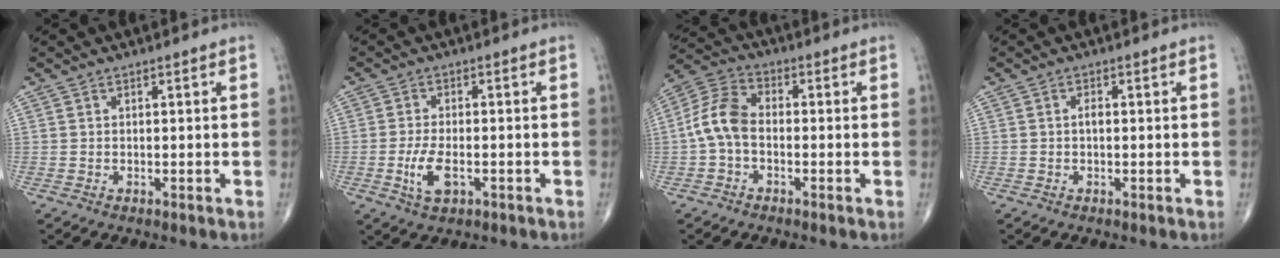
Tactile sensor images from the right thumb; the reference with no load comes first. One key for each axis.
{"total": 5.5, "fx": -1.7, "fy": 2.5, "fz": 4.6, "tx": -0.093, "ty": 0.002, "tz": -0.029}
{"total": 8.2, "fx": -1.2, "fy": 5.2, "fz": 6.3, "tx": -0.126, "ty": 0.026, "tz": -0.037}
{"total": 1.1, "fx": -0.1, "fy": 0.6, "fz": 0.9, "tx": -0.015, "ty": 0.002, "tz": -0.004}